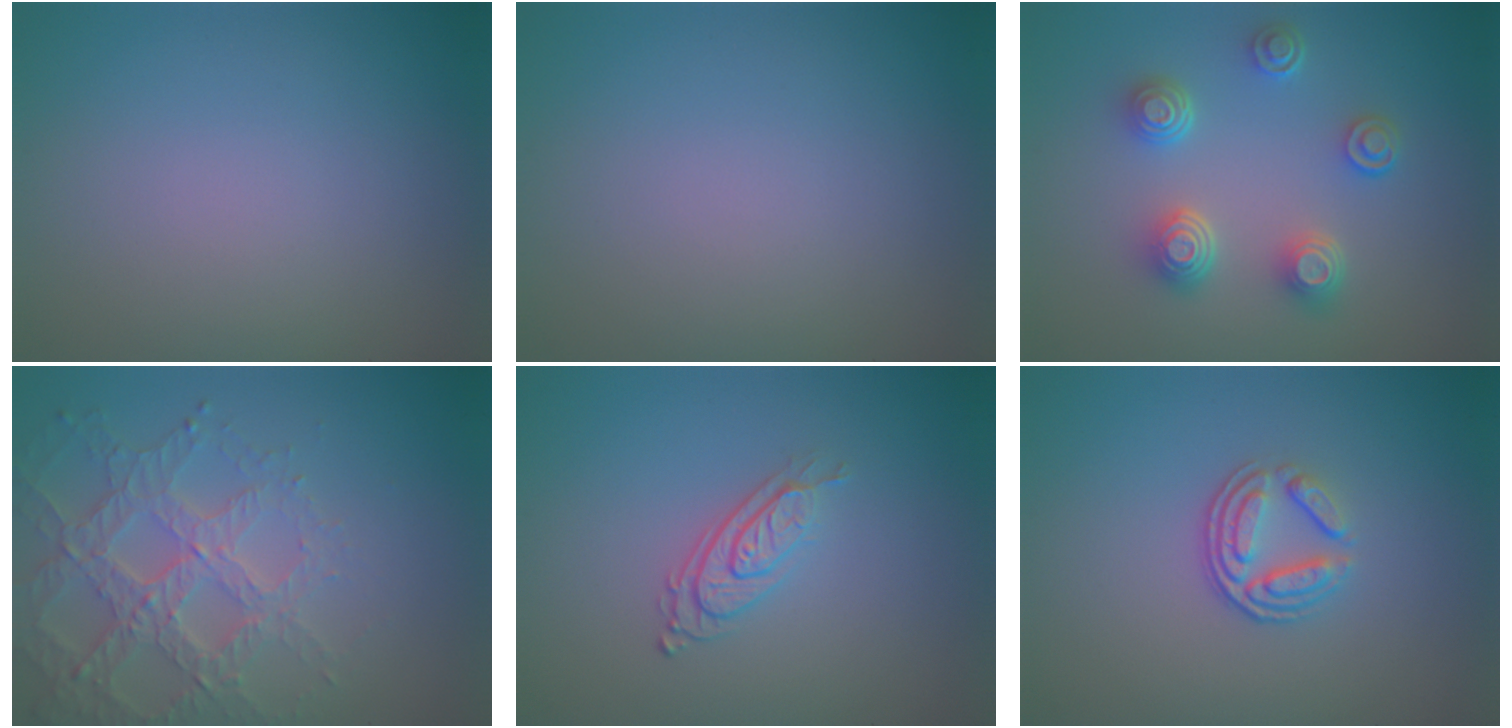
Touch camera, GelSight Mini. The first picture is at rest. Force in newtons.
{"total": 0.0}
{"total": 4.2, "press": 3.4, "slide": 2.5}
{"total": 4.7, "press": 4.1, "slide": 2.2}
{"total": 2.8, "press": 2.0, "slide": 1.9}
{"total": 3.5, "press": 2.6, "slide": 2.3}